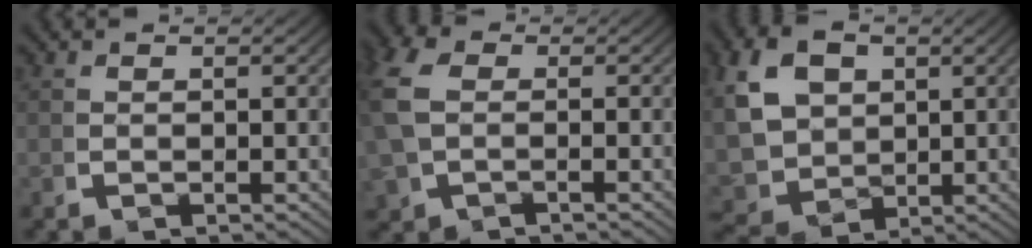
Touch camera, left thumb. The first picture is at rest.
{"total": 4.2, "force": [0.1, 3.0, 2.8], "torque": [-0.084, -0.003, 0.010]}
{"total": 9.0, "force": [0.5, 7.2, 5.4], "torque": [-0.144, -0.047, 0.036]}